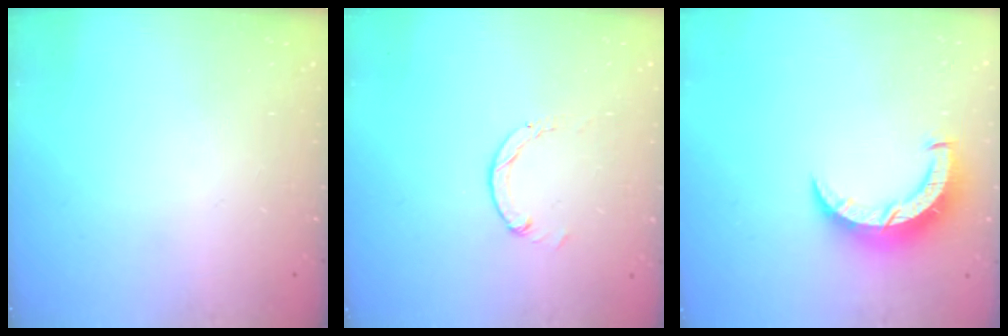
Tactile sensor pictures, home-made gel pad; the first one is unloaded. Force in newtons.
{"total": 1.3, "press": 1.2, "slide": 0.2}
{"total": 8.4, "press": 8.3, "slide": 1.0}